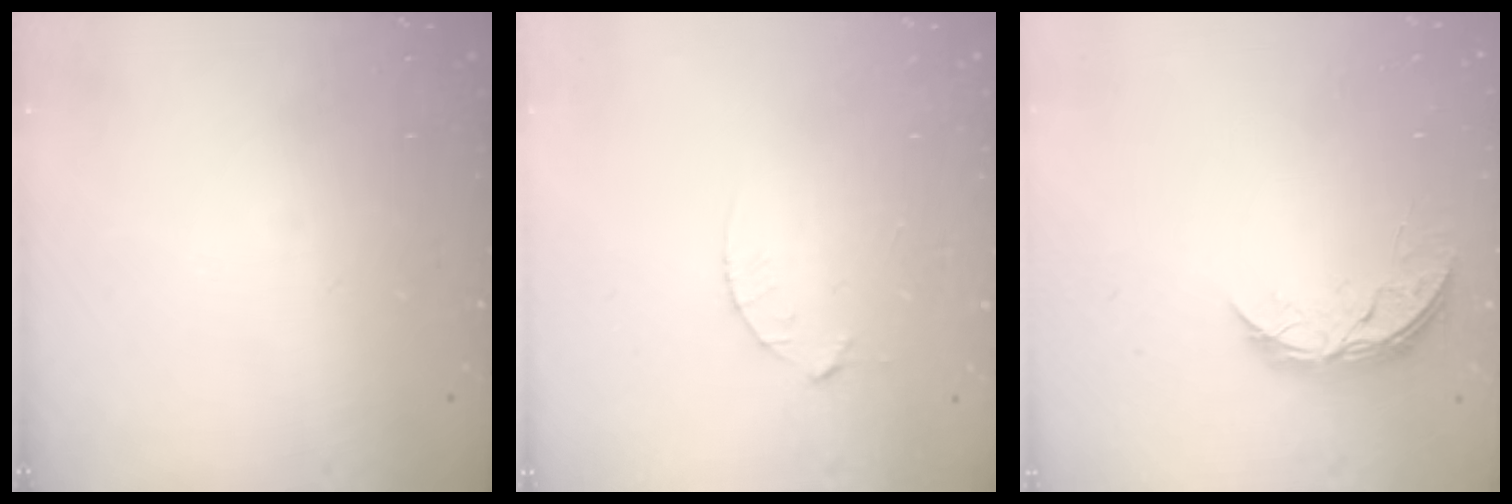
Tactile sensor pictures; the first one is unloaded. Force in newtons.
{"total": 3.1, "press": 3.1, "slide": 0.4}
{"total": 5.4, "press": 5.4, "slide": 0.5}